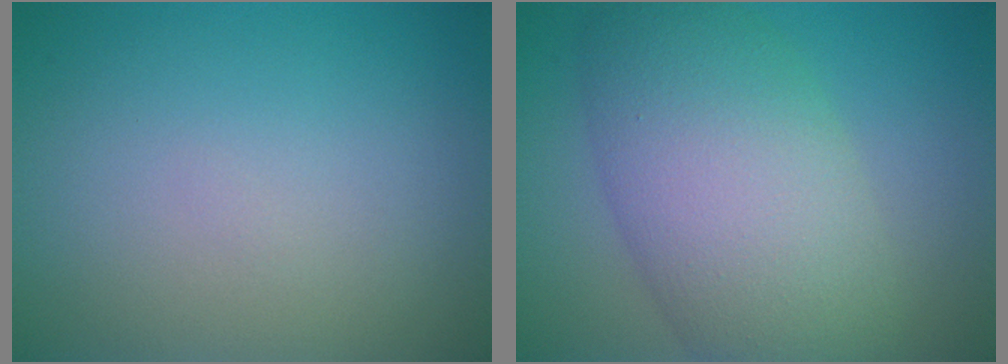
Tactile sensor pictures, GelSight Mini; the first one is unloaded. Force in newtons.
{"total": 9.4, "press": 9.4, "slide": 0.2}